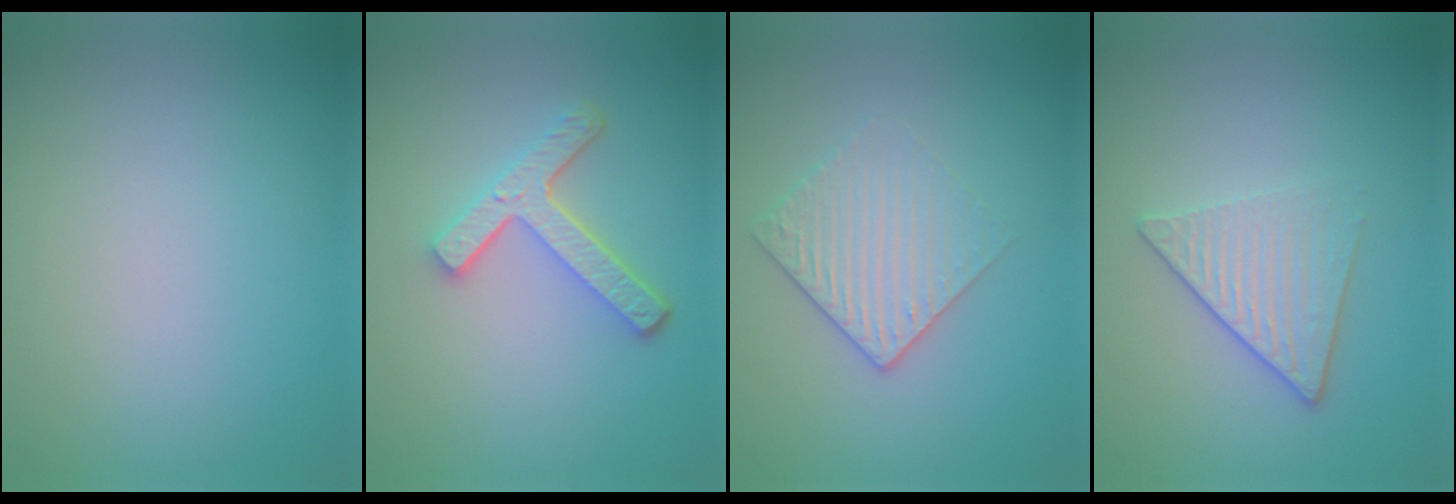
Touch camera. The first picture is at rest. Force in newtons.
{"total": 4.3, "press": 3.3, "slide": 2.8}
{"total": 3.0, "press": 2.7, "slide": 1.3}
{"total": 4.1, "press": 2.9, "slide": 2.8}